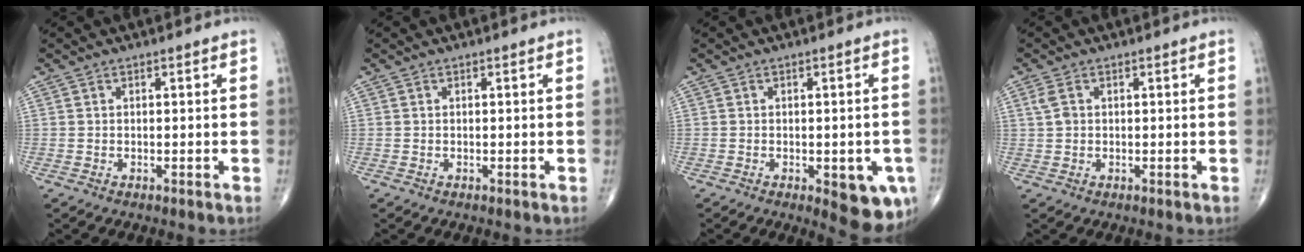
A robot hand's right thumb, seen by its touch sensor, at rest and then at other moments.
{"total": 0.0}
{"total": 8.7, "force": [-2.9, 3.4, 7.4], "torque": [-0.066, -0.002, -0.028]}
{"total": 2.2, "force": [0.6, 1.5, 1.5], "torque": [-0.037, 0.006, 0.015]}